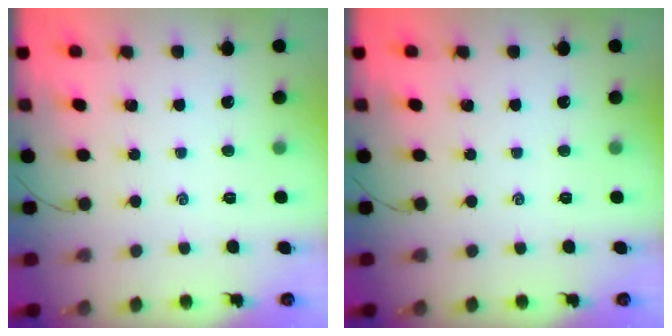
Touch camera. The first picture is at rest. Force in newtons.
{"total": 0.0}